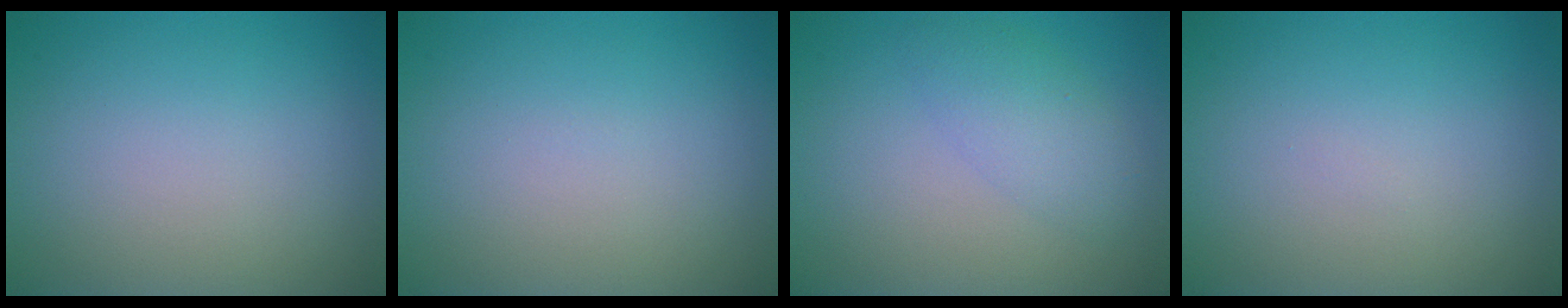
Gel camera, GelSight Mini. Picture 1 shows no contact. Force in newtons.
{"total": 0.0}
{"total": 2.8, "press": 2.8, "slide": 0.1}
{"total": 0.0}